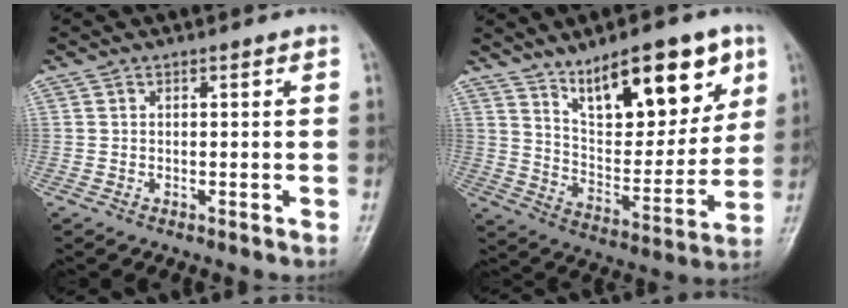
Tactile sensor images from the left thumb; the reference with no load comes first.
{"total": 19.3, "force": [10.9, 7.9, 13.7], "torque": [-0.156, -0.055, 0.187]}